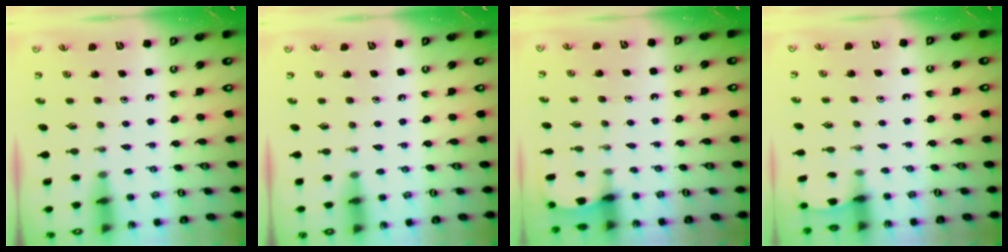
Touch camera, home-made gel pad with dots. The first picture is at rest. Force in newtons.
{"total": 2.7, "press": 2.7, "slide": 0.5}
{"total": 1.3, "press": 1.3, "slide": 0.1}
{"total": 2.2, "press": 2.2, "slide": 0.2}